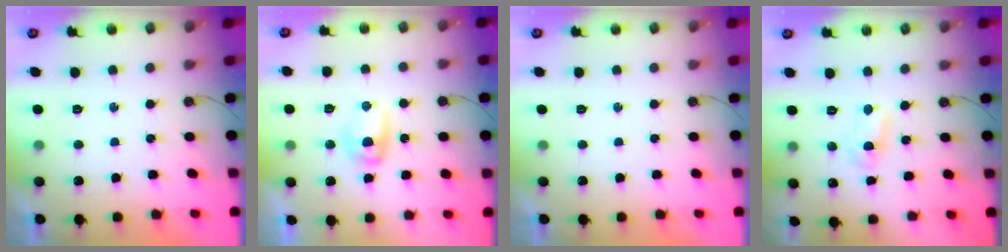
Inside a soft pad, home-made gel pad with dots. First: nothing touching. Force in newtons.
{"total": 4.3, "press": 4.2, "slide": 0.6}
{"total": 0.0}
{"total": 2.0, "press": 2.0, "slide": 0.3}